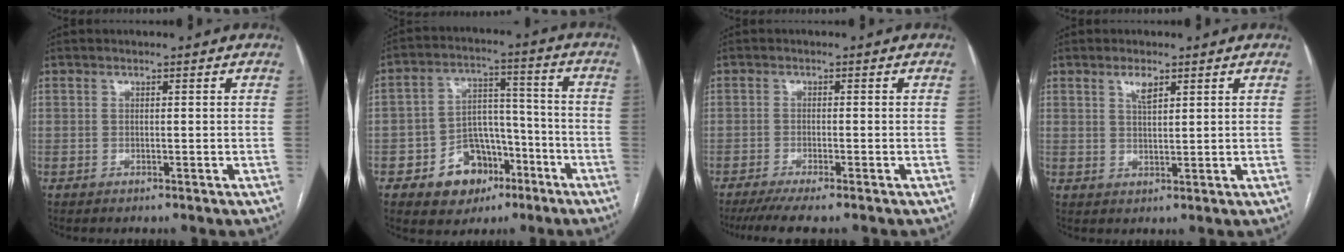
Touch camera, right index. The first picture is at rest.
{"total": 10.6, "force": [-5.3, 7.5, 5.3], "torque": [-0.077, 0.027, -0.077]}
{"total": 6.2, "force": [-5.1, 0.0, 3.5], "torque": [-0.049, -0.014, -0.082]}
{"total": 2.6, "force": [1.6, 0.7, 2.0], "torque": [-0.040, 0.000, 0.032]}